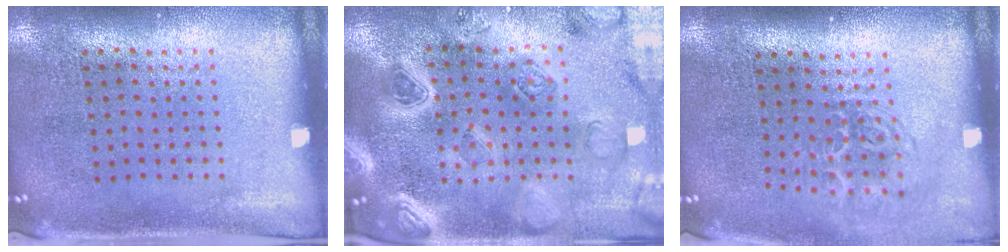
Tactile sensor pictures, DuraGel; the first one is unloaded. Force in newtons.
{"total": 3.4, "press": 3.3, "slide": 1.0}
{"total": 1.7, "press": 1.1, "slide": 1.2}